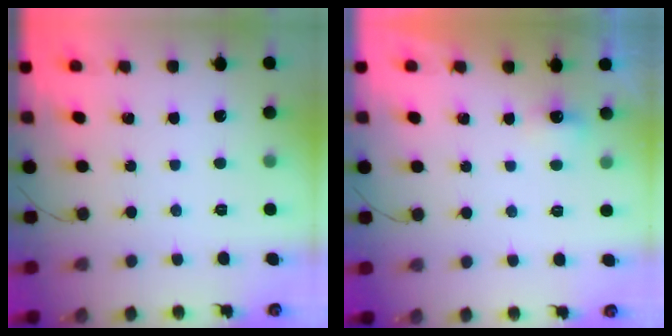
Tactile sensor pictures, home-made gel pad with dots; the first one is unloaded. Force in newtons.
{"total": 10.5, "press": 3.4, "slide": 9.9}